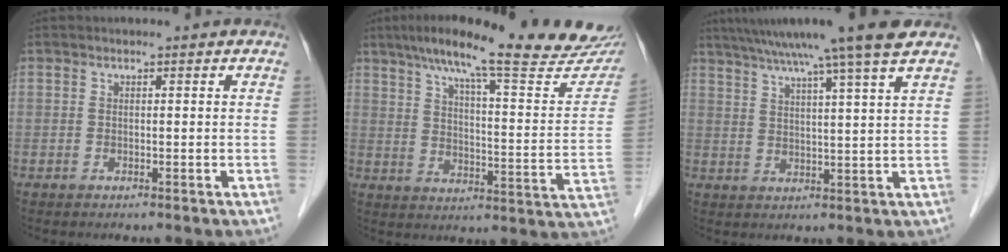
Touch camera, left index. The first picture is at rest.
{"total": 26.9, "force": [22.4, 2.7, 14.6], "torque": [-0.220, -0.025, 0.288]}
{"total": 13.6, "force": [10.7, -1.9, 8.1], "torque": [-0.134, 0.014, 0.149]}